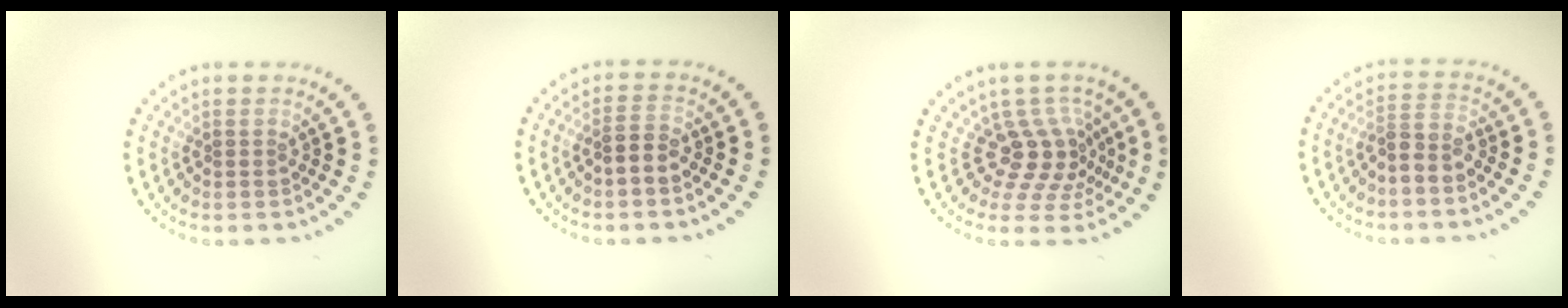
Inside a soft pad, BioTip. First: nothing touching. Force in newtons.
{"total": 1.7, "press": 1.6, "slide": 0.8}
{"total": 3.9, "press": 2.7, "slide": 2.8}
{"total": 2.4, "press": 2.0, "slide": 1.4}